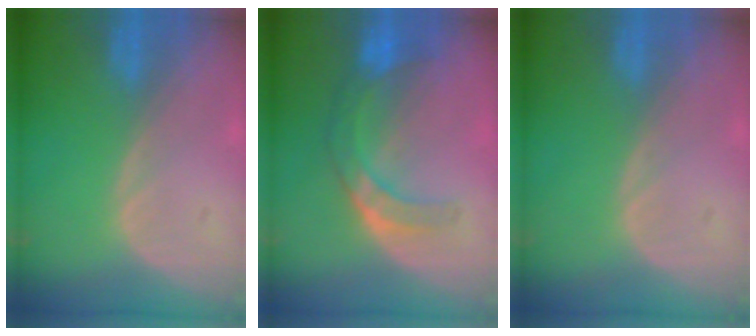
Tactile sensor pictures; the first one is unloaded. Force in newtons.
{"total": 7.3, "press": 6.4, "slide": 3.5}
{"total": 0.0}